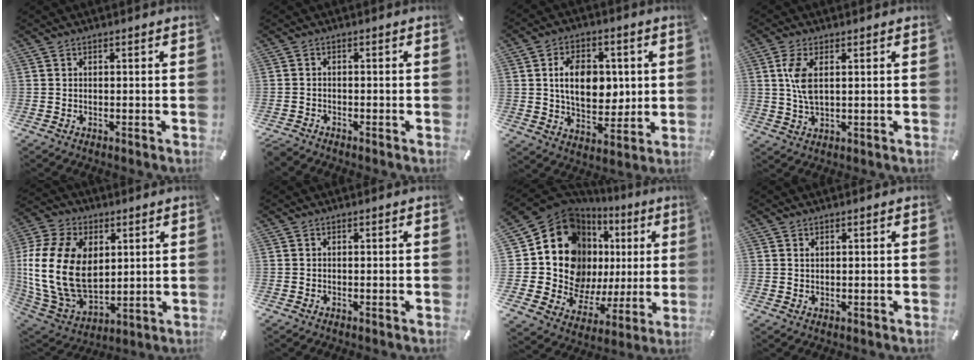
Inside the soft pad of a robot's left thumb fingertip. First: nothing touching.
{"total": 1.5, "force": [-1.4, 0.5, 0.3], "torque": [-0.013, 0.004, -0.031]}
{"total": 12.1, "force": [1.9, 8.3, 8.5], "torque": [-0.143, 0.005, 0.033]}
{"total": 6.1, "force": [1.6, 2.8, 5.1], "torque": [-0.128, -0.002, 0.022]}
{"total": 20.9, "force": [2.4, 15.3, 14.1], "torque": [-0.305, -0.011, 0.043]}
{"total": 0.0}
{"total": 20.8, "force": [6.0, 15.9, 12.0], "torque": [-0.212, -0.062, 0.120]}
{"total": 0.7, "force": [0.5, 0.3, 0.5], "torque": [-0.010, -0.001, 0.009]}